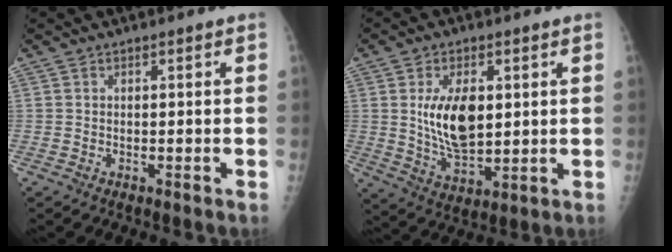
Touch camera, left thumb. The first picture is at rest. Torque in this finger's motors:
{"motor_torque": [-0.12, 0.76, 0.45, -0.41, 0.12]}